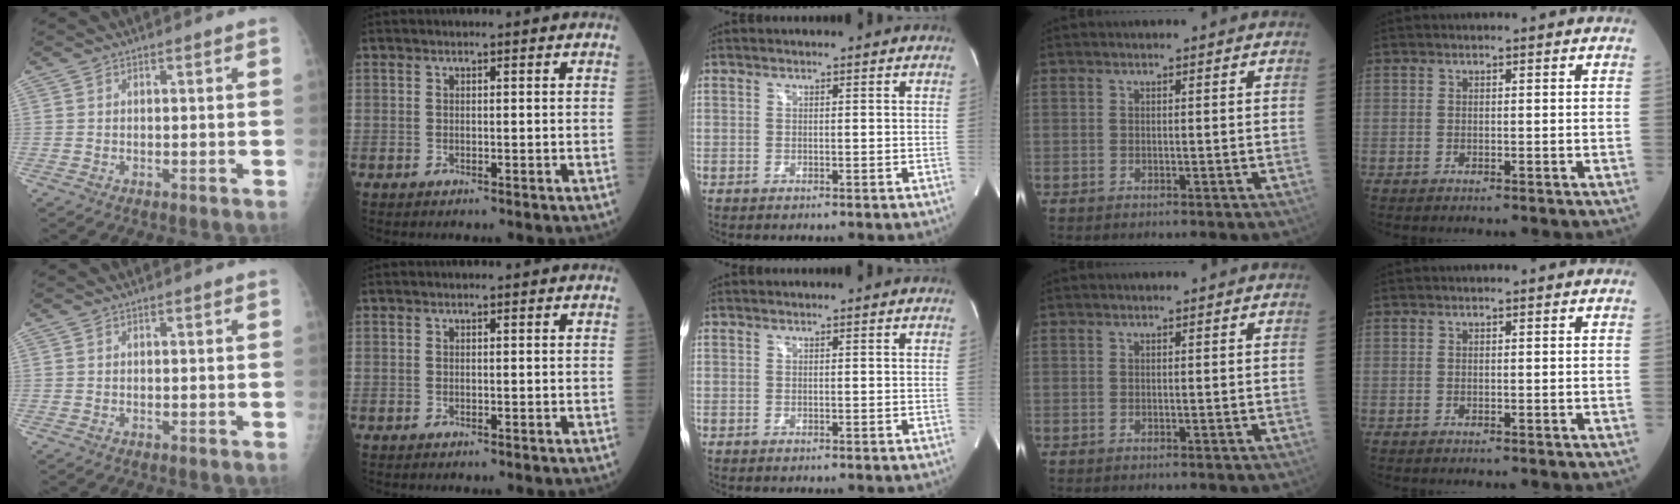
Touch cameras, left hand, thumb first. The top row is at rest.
{}